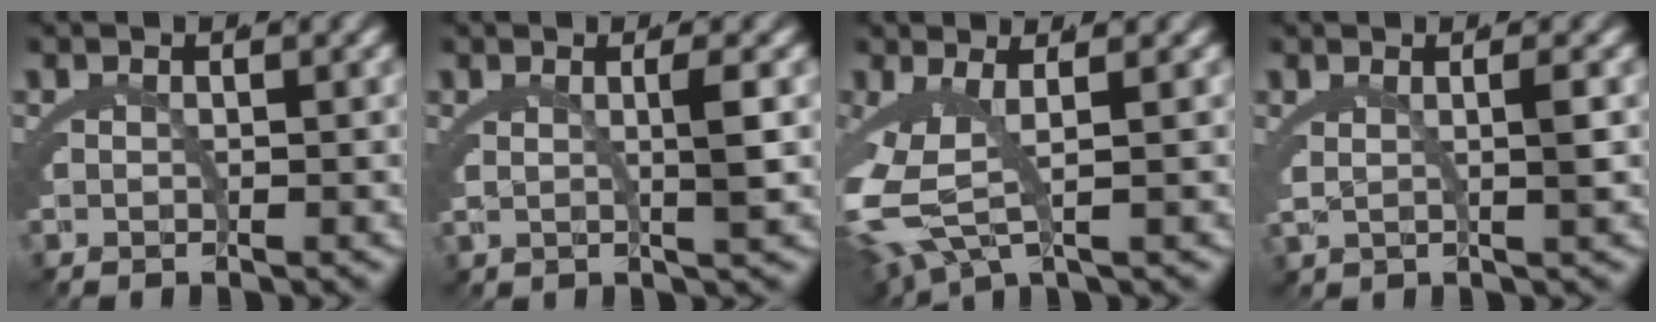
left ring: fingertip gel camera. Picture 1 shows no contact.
{"total": 2.3, "force": [0.9, -0.7, 2.0], "torque": [-0.027, -0.003, 0.021]}
{"total": 6.1, "force": [-0.6, 3.1, 5.3], "torque": [-0.131, -0.024, 0.006]}
{"total": 2.1, "force": [1.0, -0.2, 1.9], "torque": [-0.032, -0.007, 0.026]}